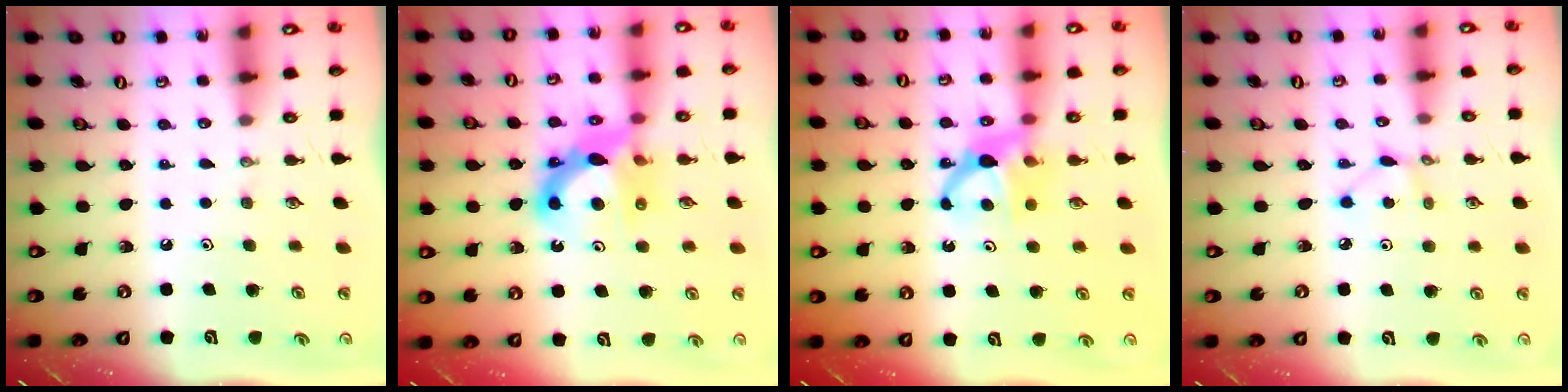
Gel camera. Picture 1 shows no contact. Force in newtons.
{"total": 11.0, "press": 10.9, "slide": 1.0}
{"total": 6.0, "press": 5.9, "slide": 0.9}
{"total": 3.0, "press": 3.0, "slide": 0.3}